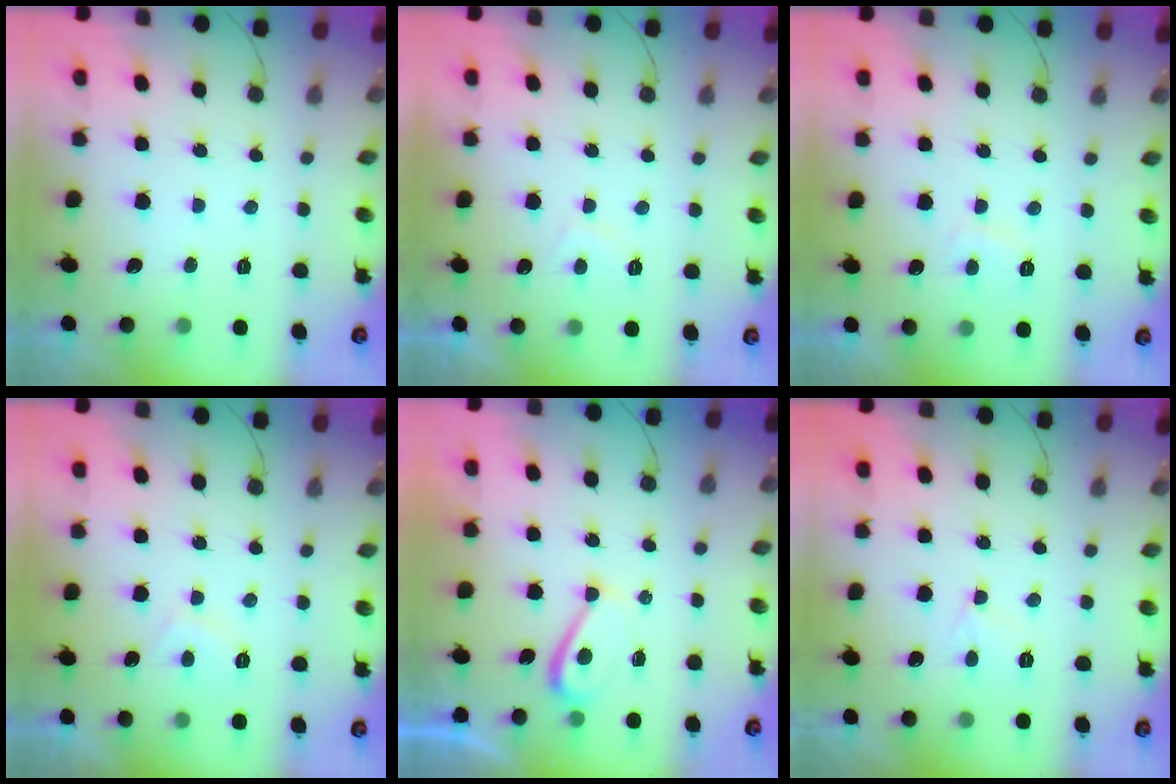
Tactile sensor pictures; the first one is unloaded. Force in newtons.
{"total": 1.8, "press": 1.6, "slide": 0.8}
{"total": 2.1, "press": 2.0, "slide": 0.7}
{"total": 2.9, "press": 2.8, "slide": 0.7}
{"total": 3.6, "press": 3.5, "slide": 0.6}
{"total": 3.4, "press": 3.4, "slide": 0.3}